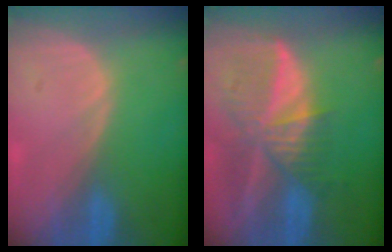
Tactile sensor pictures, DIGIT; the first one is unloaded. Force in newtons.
{"total": 9.3, "press": 8.1, "slide": 4.6}